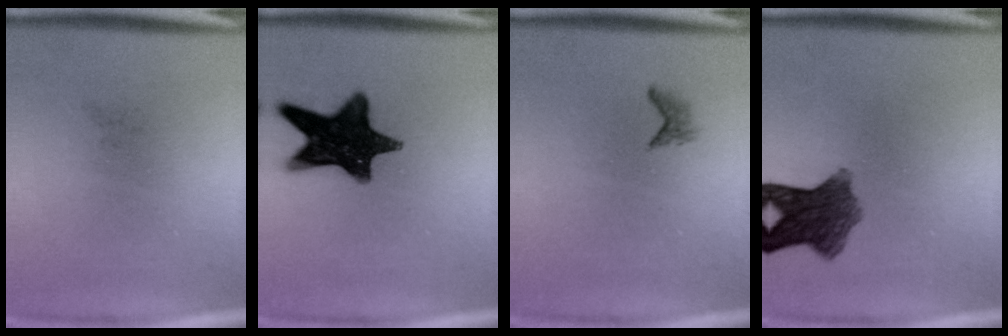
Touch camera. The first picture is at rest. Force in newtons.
{"total": 15.3}
{"total": 1.0}
{"total": 8.0}